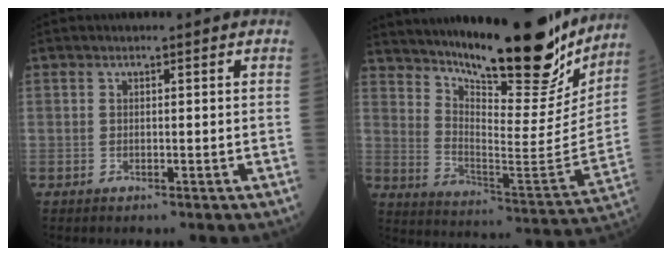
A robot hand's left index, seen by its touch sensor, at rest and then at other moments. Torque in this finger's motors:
{"motor_torque": [0.52, -0.39, 1.02, 0.21]}